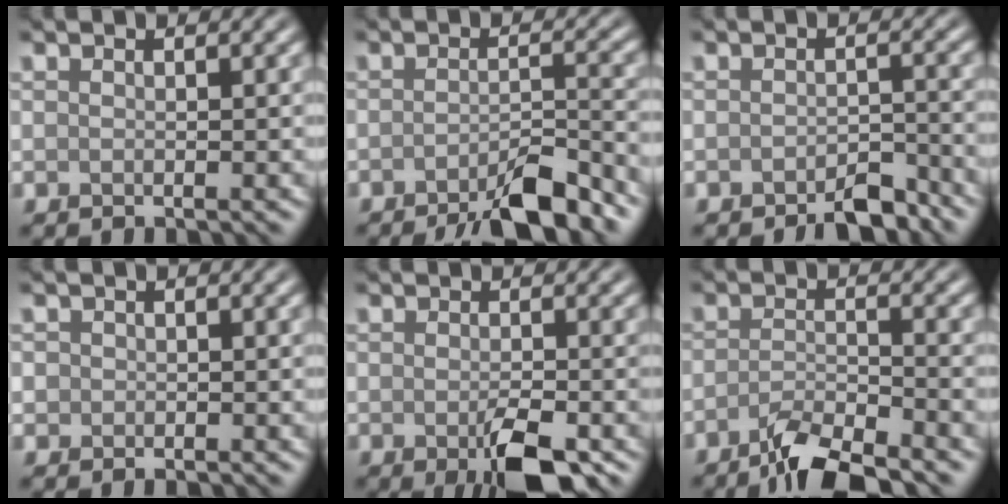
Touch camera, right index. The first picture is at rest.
{"total": 5.9, "force": [-4.1, 1.2, 4.0], "torque": [-0.053, 0.004, -0.066]}
{"total": 2.9, "force": [-2.3, 0.9, 1.6], "torque": [-0.020, 0.007, -0.038]}
{"total": 0.8, "force": [-0.1, 0.8, 0.1], "torque": [0.005, -0.003, -0.006]}
{"total": 4.5, "force": [-1.9, 1.5, 3.7], "torque": [-0.059, -0.011, -0.029]}
{"total": 4.4, "force": [-3.5, 0.7, 2.7], "torque": [-0.047, -0.002, -0.075]}